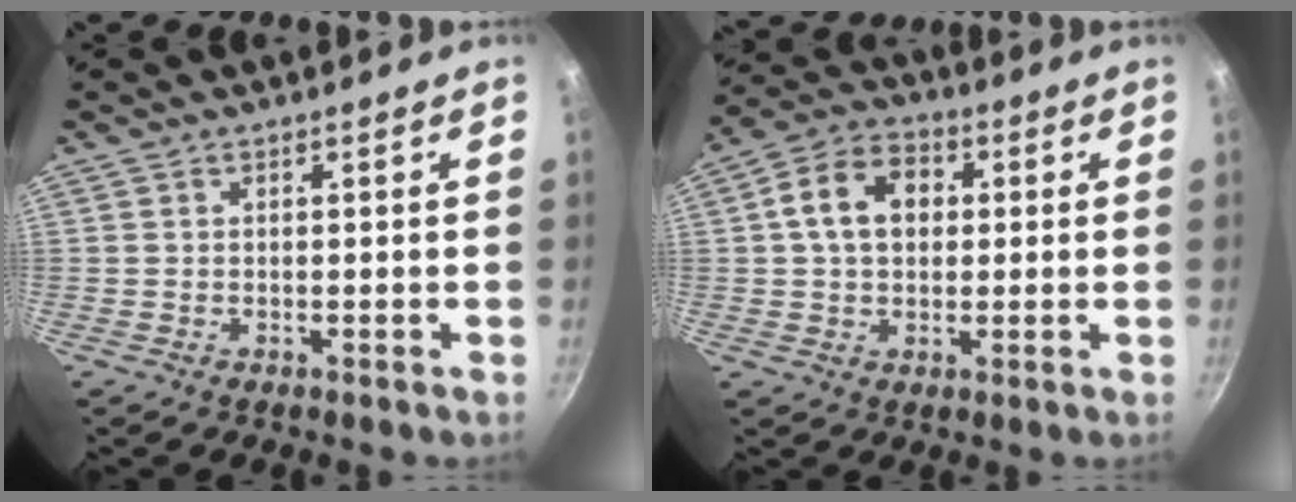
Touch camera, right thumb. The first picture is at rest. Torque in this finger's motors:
{"motor_torque": [0.24, 2.40, 0.60, -0.47, 0.20]}